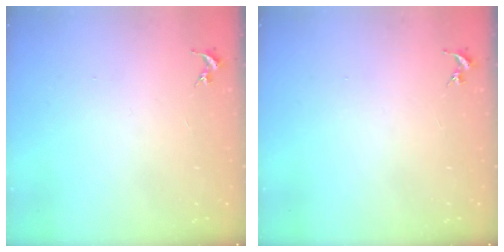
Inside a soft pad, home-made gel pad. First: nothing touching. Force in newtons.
{"total": 0.0}